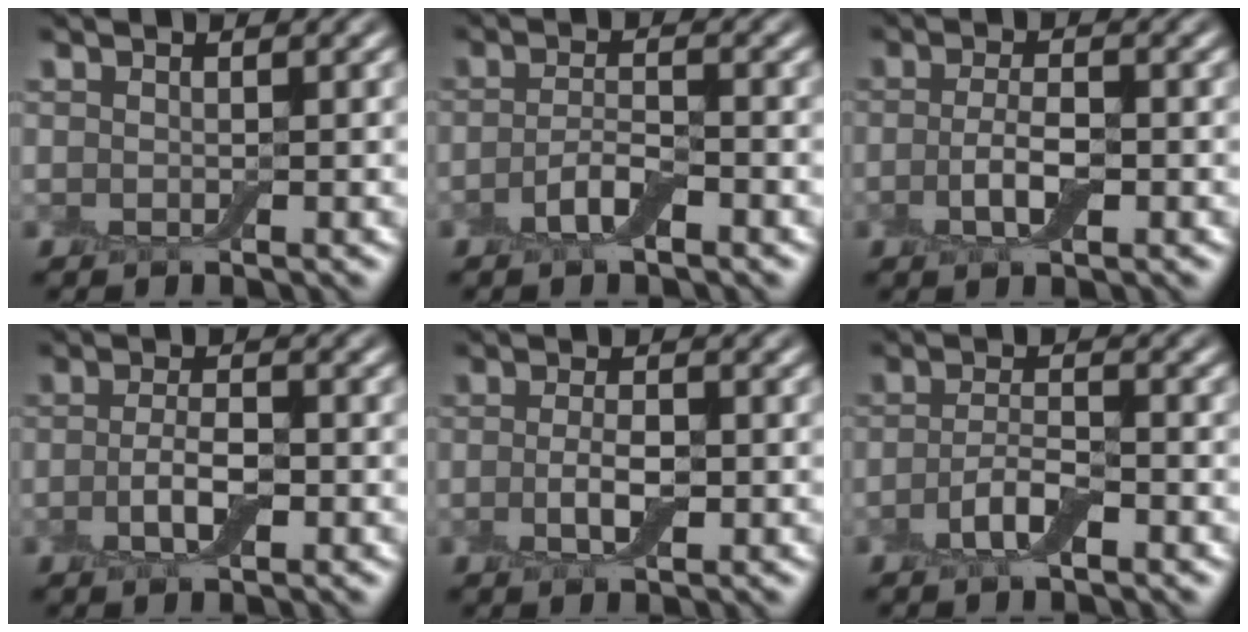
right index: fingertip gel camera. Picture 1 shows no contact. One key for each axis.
{"total": 2.5, "fx": -1.3, "fy": 0.8, "fz": 2.0, "tx": -0.044, "ty": 0.004, "tz": -0.031}
{"total": 2.9, "fx": -0.7, "fy": 1.0, "fz": 2.6, "tx": -0.056, "ty": -0.002, "tz": -0.015}
{"total": 2.8, "fx": -0.7, "fy": 1.1, "fz": 2.5, "tx": -0.052, "ty": -0.001, "tz": -0.017}
{"total": 2.6, "fx": -0.5, "fy": 1.1, "fz": 2.3, "tx": -0.050, "ty": -0.004, "tz": -0.012}
{"total": 2.8, "fx": -1.3, "fy": 1.0, "fz": 2.4, "tx": -0.050, "ty": 0.002, "tz": -0.031}